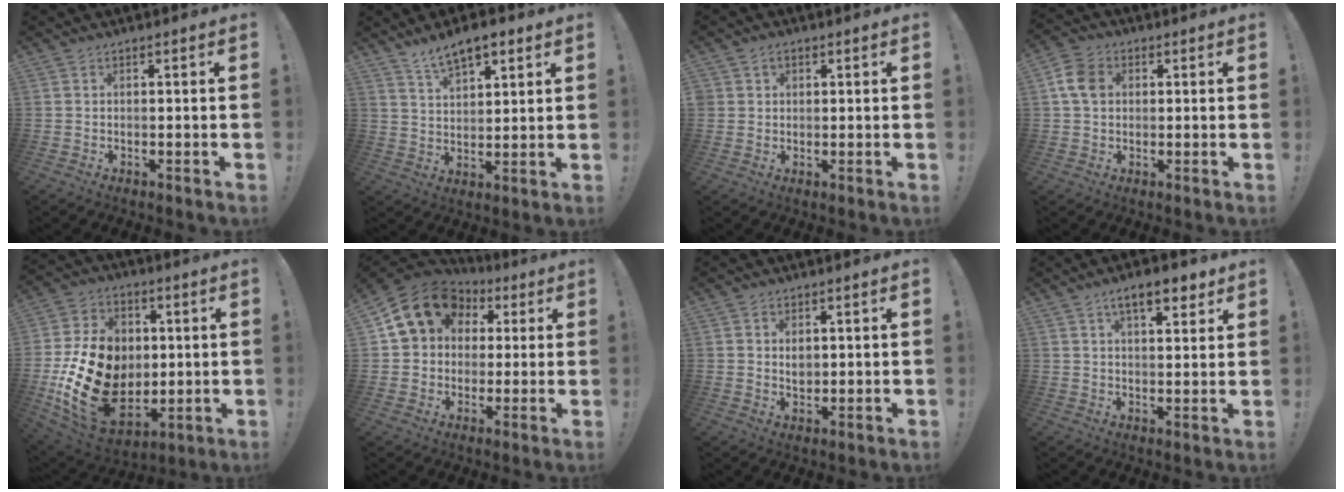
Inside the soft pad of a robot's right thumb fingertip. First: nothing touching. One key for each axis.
{"total": 8.7, "fx": 6.1, "fy": 4.1, "fz": 4.8, "tx": -0.073, "ty": -0.027, "tz": 0.112}
{"total": 2.1, "fx": 1.0, "fy": 1.9, "fz": 0.3, "tx": -0.007, "ty": -0.001, "tz": 0.018}
{"total": 8.2, "fx": 1.7, "fy": 6.6, "fz": 4.6, "tx": -0.075, "ty": 0.010, "tz": 0.037}
{"total": 25.3, "fx": -1.8, "fy": 18.9, "fz": 16.7, "tx": -0.304, "ty": 0.006, "tz": 0.002}
{"total": 15.4, "fx": 5.9, "fy": 12.4, "fz": 7.0, "tx": -0.100, "ty": -0.016, "tz": 0.118}
{"total": 3.3, "fx": 1.3, "fy": 2.7, "fz": 1.4, "tx": -0.015, "ty": -0.005, "tz": 0.021}
{"total": 8.5, "fx": 5.1, "fy": 3.2, "fz": 6.0, "tx": -0.075, "ty": -0.021, "tz": 0.084}